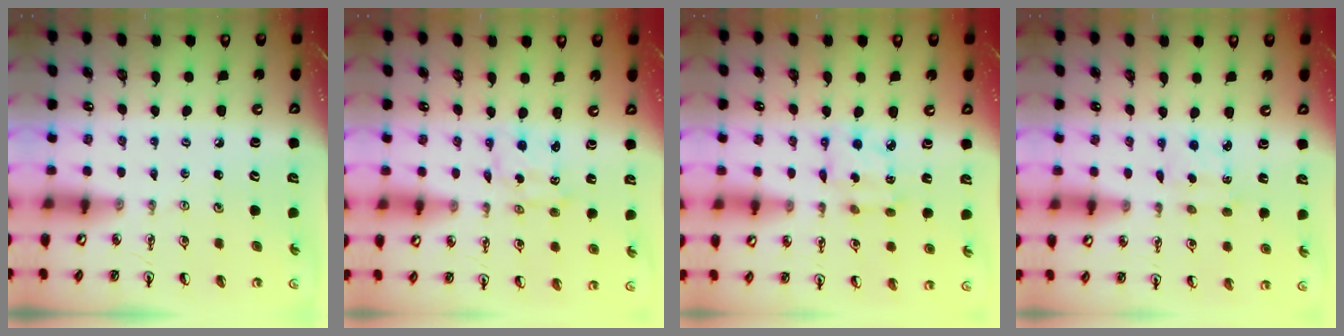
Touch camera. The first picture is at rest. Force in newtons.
{"total": 1.7, "press": 1.4, "slide": 0.9}
{"total": 5.1, "press": 5.1, "slide": 0.2}
{"total": 2.5, "press": 2.4, "slide": 0.6}